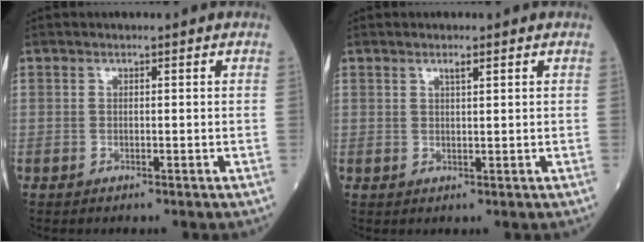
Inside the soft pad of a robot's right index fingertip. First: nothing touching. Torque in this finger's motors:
{"motor_torque": [0.00, 0.02, -0.02, 0.00]}